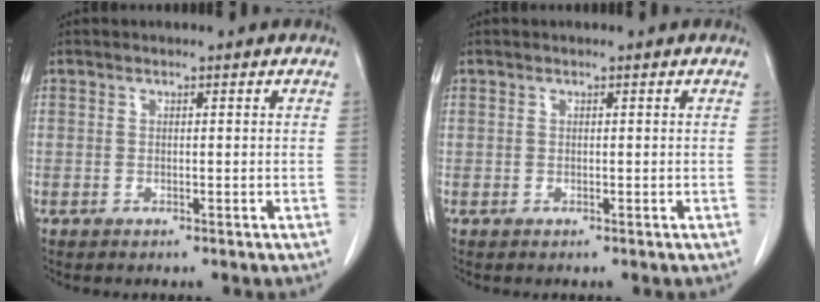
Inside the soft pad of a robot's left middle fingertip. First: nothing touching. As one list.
[{"total": 0.0}]